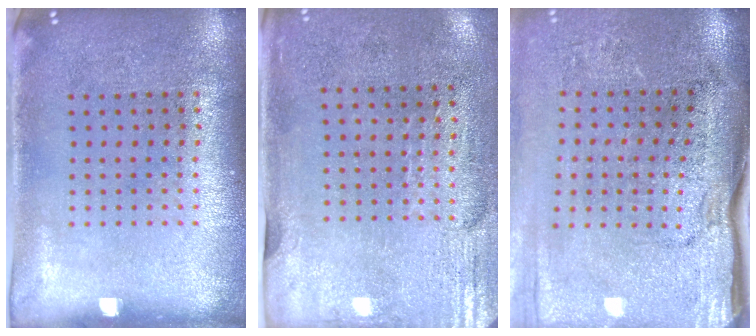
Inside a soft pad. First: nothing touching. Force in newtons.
{"total": 3.0, "press": 2.5, "slide": 1.6}
{"total": 4.4, "press": 3.7, "slide": 2.3}